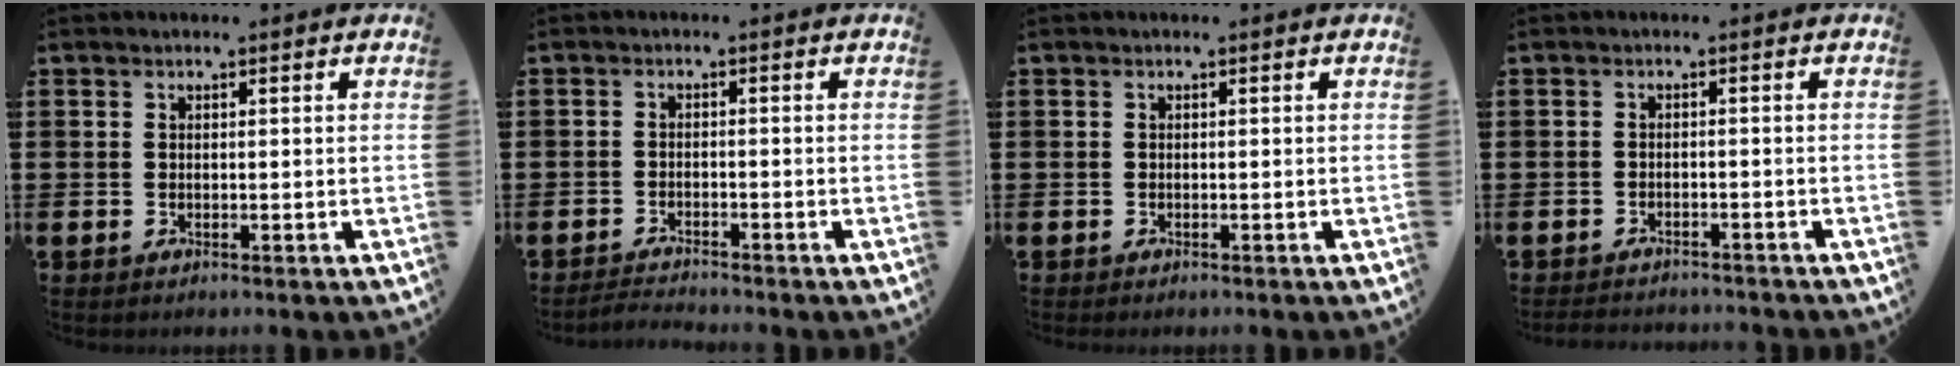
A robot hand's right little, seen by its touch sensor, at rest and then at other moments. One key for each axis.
{"total": 1.5, "fx": -1.5, "fy": -0.1, "fz": 0.1, "tx": -0.005, "ty": 0.004, "tz": -0.029}
{"total": 0.0}
{"total": 1.6, "fx": -1.6, "fy": 0.0, "fz": -0.1, "tx": -0.002, "ty": 0.002, "tz": -0.034}